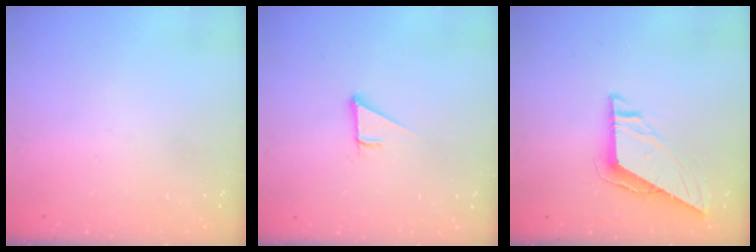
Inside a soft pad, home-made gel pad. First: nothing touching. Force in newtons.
{"total": 2.9, "press": 2.9, "slide": 0.1}
{"total": 7.7, "press": 7.6, "slide": 0.6}